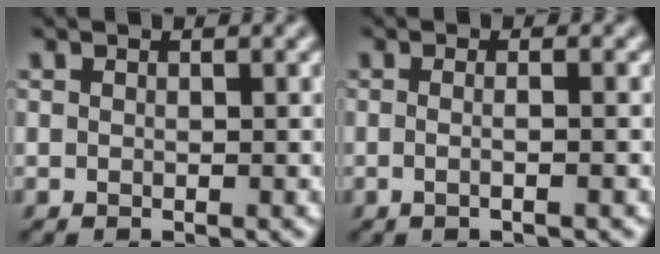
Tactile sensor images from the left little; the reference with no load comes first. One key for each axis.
{"total": 2.5, "fx": 0.0, "fy": 0.9, "fz": 2.3, "tx": -0.013, "ty": -0.002, "tz": -0.023}